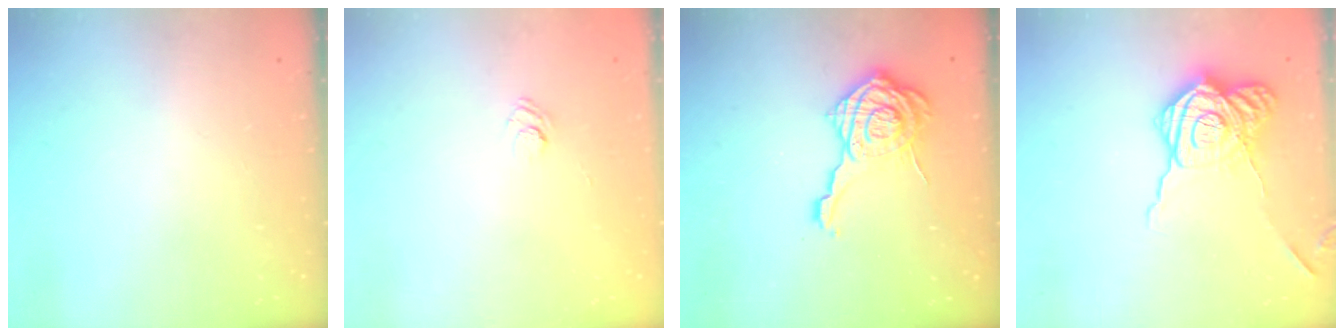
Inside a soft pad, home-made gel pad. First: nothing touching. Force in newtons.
{"total": 3.3, "press": 3.1, "slide": 1.1}
{"total": 14.4, "press": 14.4, "slide": 0.9}
{"total": 18.6, "press": 18.6, "slide": 1.4}